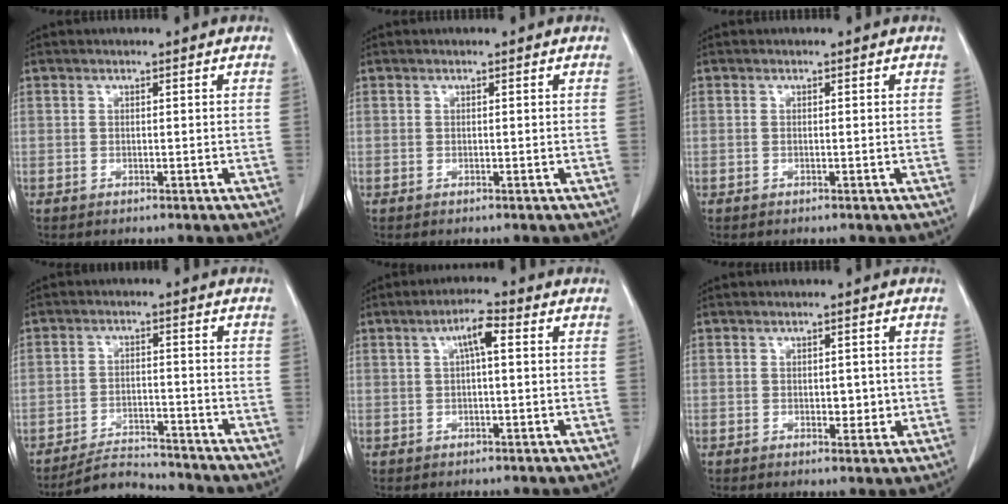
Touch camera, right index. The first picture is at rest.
{"total": 0.0}
{"total": 0.0}
{"total": 7.1, "force": [-7.0, 1.1, -0.1], "torque": [0.004, 0.007, -0.117]}
{"total": 4.0, "force": [0.9, 0.6, 3.8], "torque": [-0.069, 0.012, 0.014]}
{"total": 2.8, "force": [-0.3, 1.5, 2.3], "torque": [-0.028, 0.000, 0.002]}